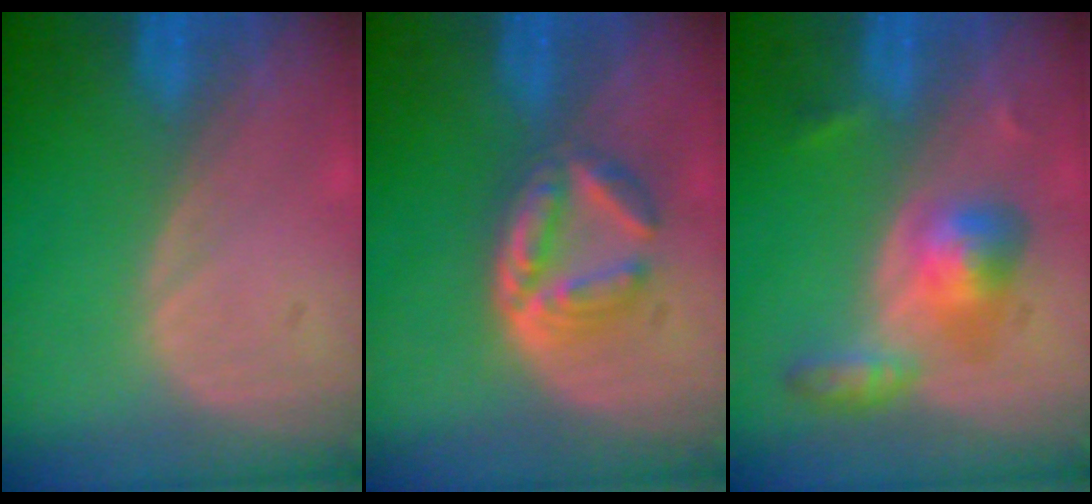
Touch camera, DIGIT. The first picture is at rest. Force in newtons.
{"total": 6.2, "press": 5.4, "slide": 3.0}
{"total": 5.6, "press": 5.4, "slide": 1.5}